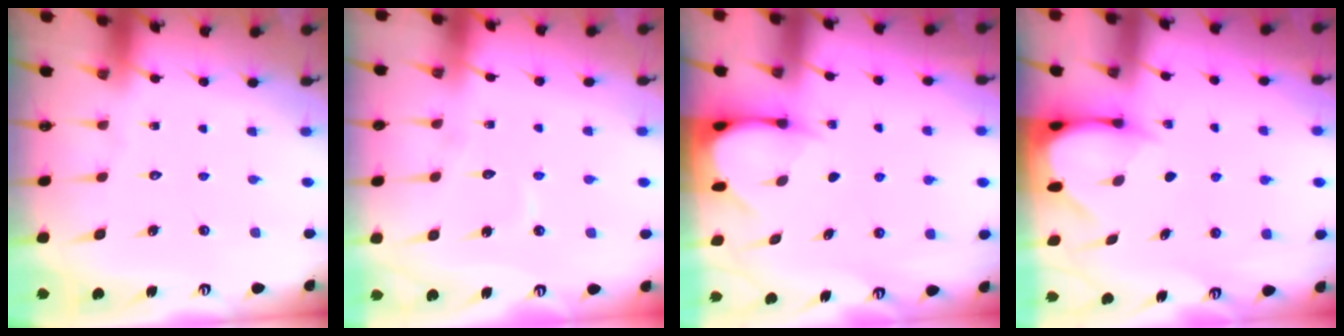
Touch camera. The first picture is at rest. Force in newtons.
{"total": 5.3, "press": 5.3, "slide": 0.3}
{"total": 3.5, "press": 3.5, "slide": 0.3}
{"total": 3.5, "press": 3.4, "slide": 0.3}